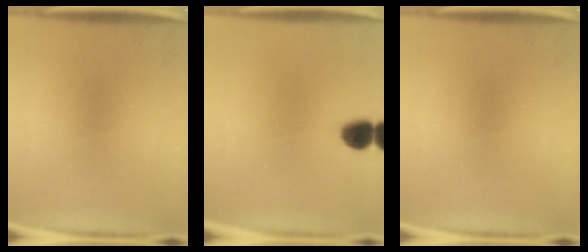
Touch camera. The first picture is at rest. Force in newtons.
{"total": 6.1}
{"total": 0.0}